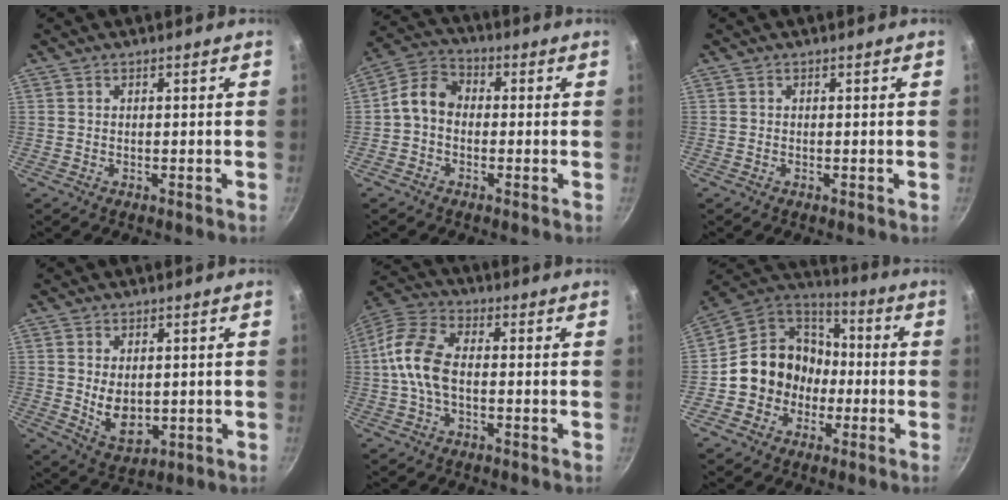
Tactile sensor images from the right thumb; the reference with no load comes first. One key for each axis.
{"total": 7.1, "fx": -0.8, "fy": 5.5, "fz": 4.4, "tx": -0.065, "ty": 0.027, "tz": -0.037}
{"total": 0.0}
{"total": 7.3, "fx": 0.5, "fy": 4.7, "fz": 5.6, "tx": -0.085, "ty": -0.019, "tz": 0.024}
{"total": 10.6, "fx": -0.6, "fy": 5.9, "fz": 8.8, "tx": -0.173, "ty": 0.032, "tz": -0.028}
{"total": 14.7, "fx": -2.6, "fy": 13.1, "fz": 6.0, "tx": -0.060, "ty": 0.049, "tz": -0.053}